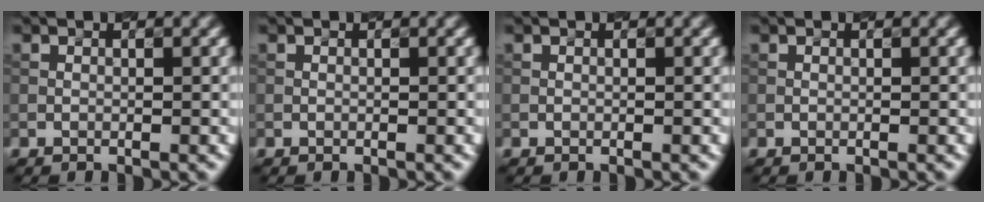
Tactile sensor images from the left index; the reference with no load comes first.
{"total": 0.0}
{"total": 0.0}
{"total": 0.0}